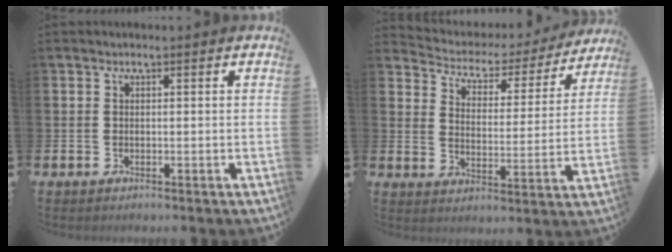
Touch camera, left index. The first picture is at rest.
{"total": 3.6, "force": [3.1, 1.8, 0.5], "torque": [-0.033, -0.026, 0.042]}